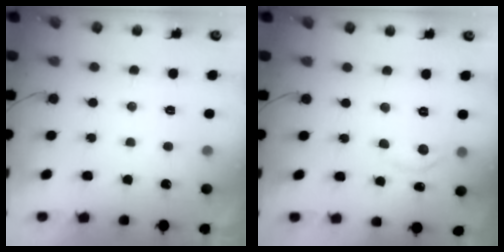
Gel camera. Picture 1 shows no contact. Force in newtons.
{"total": 5.1, "press": 5.0, "slide": 0.6}